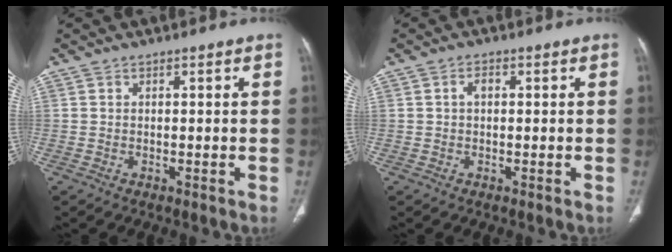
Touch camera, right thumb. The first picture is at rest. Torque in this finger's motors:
{"motor_torque": [-0.03, 0.21, 0.41, 0.16, -0.04]}